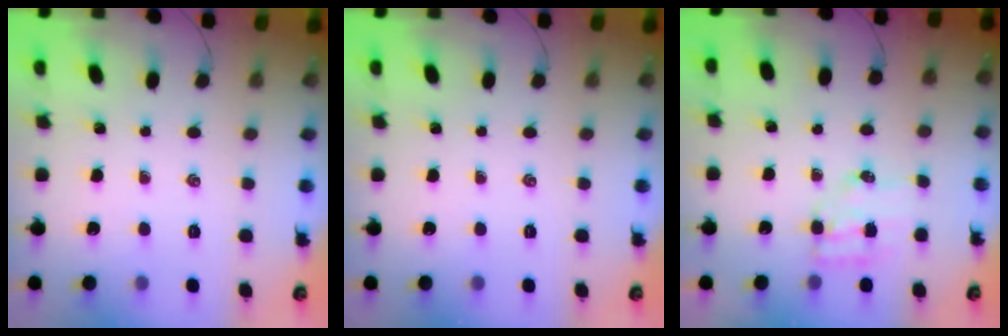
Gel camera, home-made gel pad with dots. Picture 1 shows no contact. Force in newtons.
{"total": 0.0}
{"total": 5.1, "press": 5.0, "slide": 0.8}